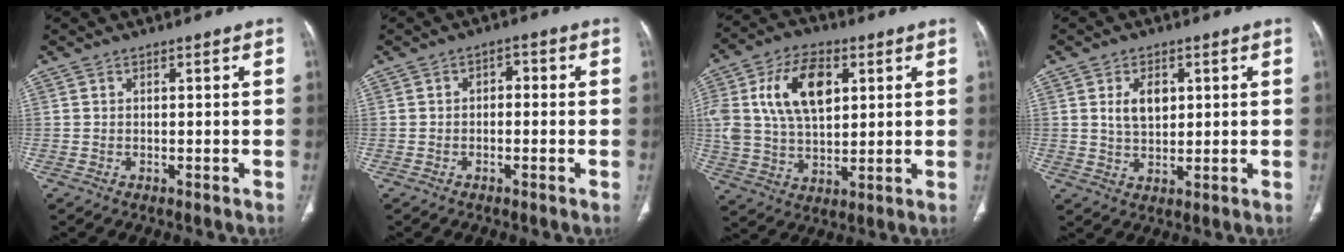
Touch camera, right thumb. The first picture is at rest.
{"total": 2.3, "force": [-0.2, 1.6, 1.7], "torque": [-0.013, 0.012, -0.011]}
{"total": 16.3, "force": [4.8, 9.8, 12.1], "torque": [-0.211, -0.001, 0.091]}
{"total": 5.5, "force": [1.5, 3.5, 4.0], "torque": [-0.053, -0.009, 0.031]}